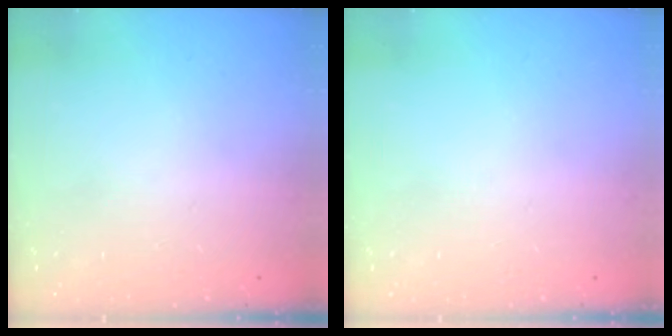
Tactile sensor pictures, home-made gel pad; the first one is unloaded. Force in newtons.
{"total": 0.0}